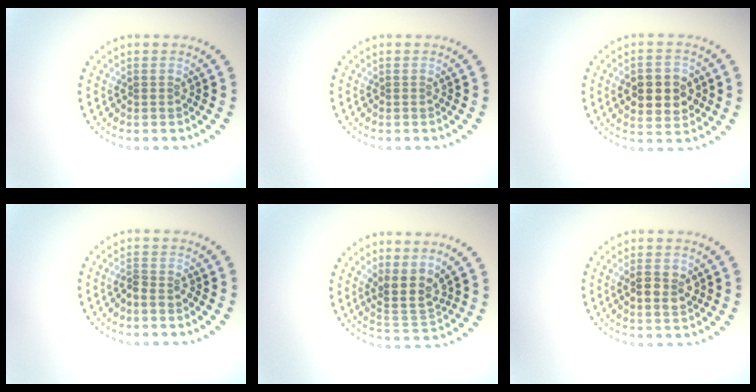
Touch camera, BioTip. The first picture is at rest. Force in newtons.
{"total": 0.0}
{"total": 5.1, "press": 5.1, "slide": 0.4}
{"total": 1.1, "press": 1.0, "slide": 0.4}
{"total": 3.3, "press": 2.6, "slide": 2.0}
{"total": 2.5, "press": 2.5, "slide": 0.4}